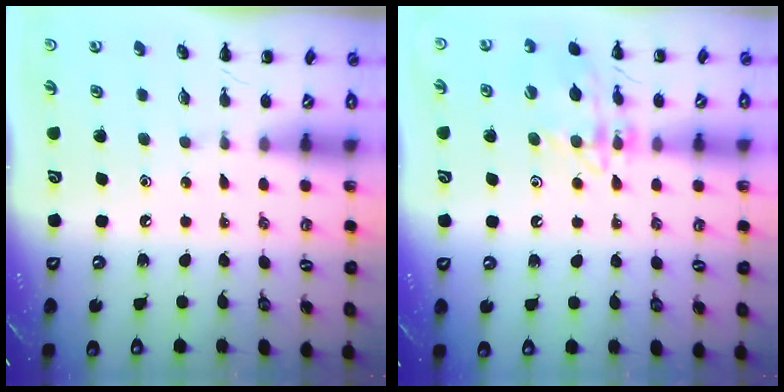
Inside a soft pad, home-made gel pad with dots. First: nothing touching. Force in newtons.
{"total": 14.2, "press": 14.2, "slide": 1.2}